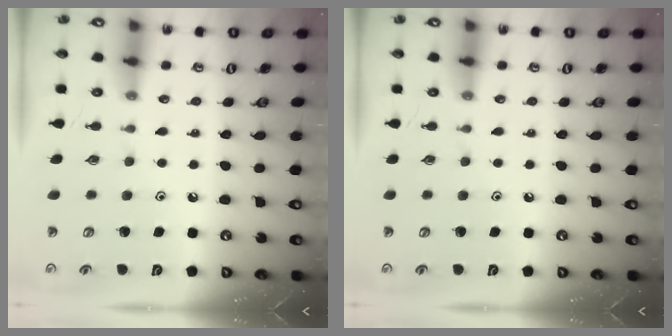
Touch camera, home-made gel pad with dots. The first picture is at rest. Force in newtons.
{"total": 0.0}